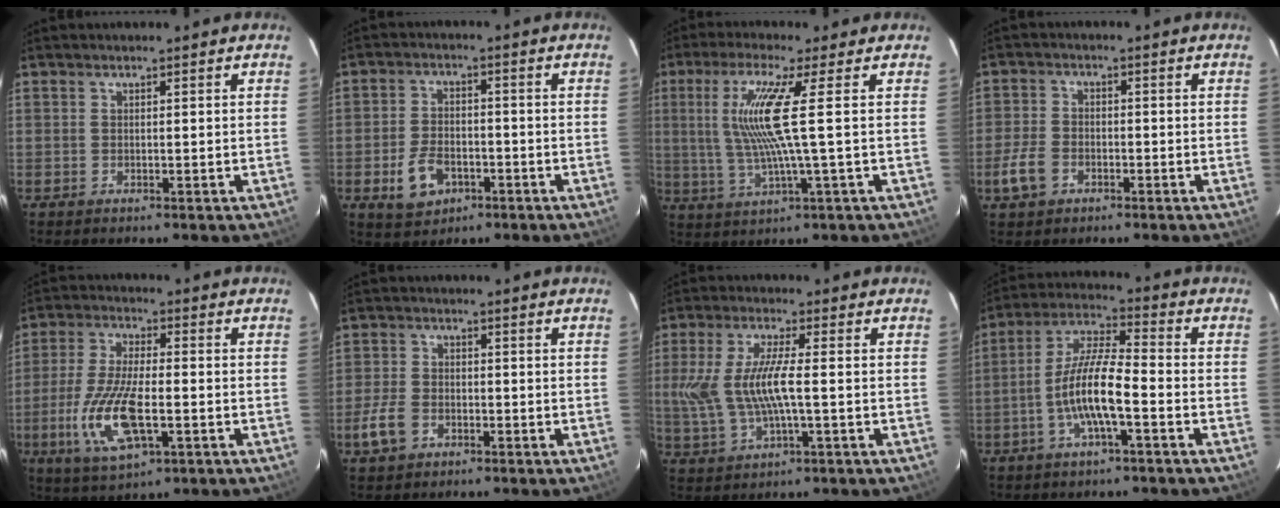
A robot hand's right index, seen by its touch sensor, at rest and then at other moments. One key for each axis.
{"total": 7.6, "fx": -3.3, "fy": 5.0, "fz": 4.7, "tx": -0.101, "ty": 0.008, "tz": -0.050}
{"total": 10.2, "fx": 1.5, "fy": -1.4, "fz": 10.0, "tx": -0.199, "ty": -0.007, "tz": 0.037}
{"total": 5.7, "fx": -2.7, "fy": 4.1, "fz": 2.9, "tx": -0.075, "ty": 0.006, "tz": -0.050}
{"total": 13.9, "fx": -4.0, "fy": 5.0, "fz": 12.3, "tx": -0.262, "ty": -0.013, "tz": -0.074}
{"total": 6.0, "fx": -2.8, "fy": 4.3, "fz": 3.1, "tx": -0.080, "ty": 0.006, "tz": -0.052}
{"total": 10.7, "fx": -0.5, "fy": 3.1, "fz": 10.2, "tx": -0.211, "ty": -0.002, "tz": -0.003}
{"total": 10.8, "fx": -3.7, "fy": 1.9, "fz": 10.0, "tx": -0.207, "ty": 0.005, "tz": -0.074}